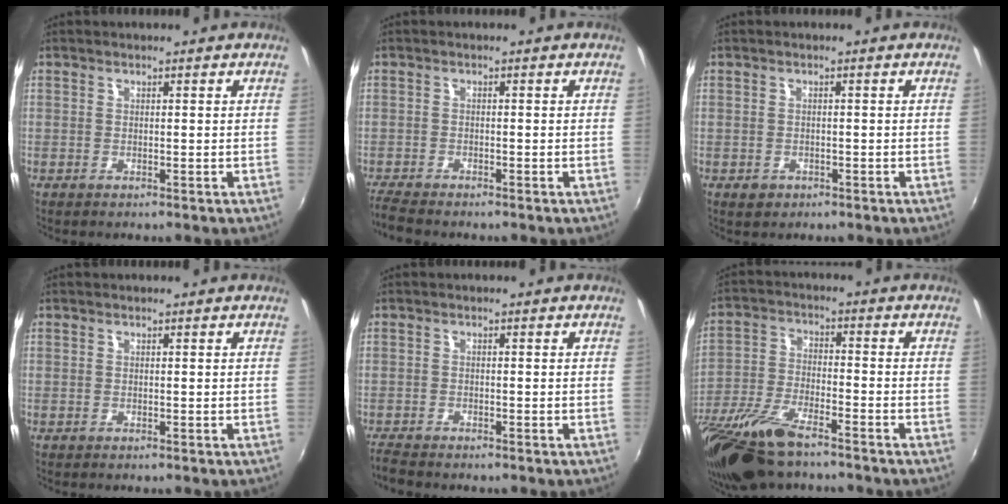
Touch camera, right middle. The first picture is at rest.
{"total": 3.9, "force": [-3.7, 0.4, 1.3], "torque": [-0.040, -0.020, -0.073]}
{"total": 1.9, "force": [-0.9, 1.6, 0.7], "torque": [-0.014, -0.003, -0.012]}
{"total": 0.0}
{"total": 3.0, "force": [-2.9, 0.4, 0.7], "torque": [-0.026, -0.017, -0.061]}
{"total": 17.3, "force": [-13.1, 4.9, 10.2], "torque": [-0.225, -0.046, -0.246]}